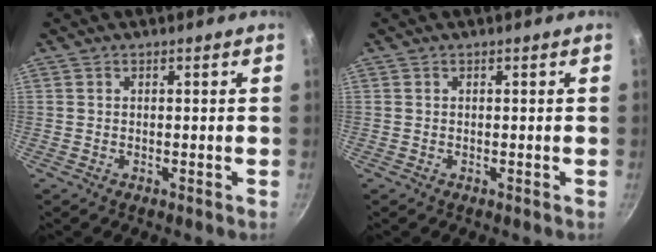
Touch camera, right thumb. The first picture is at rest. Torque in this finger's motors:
{"motor_torque": [-0.02, 0.00, 0.05, 0.00, 0.00]}